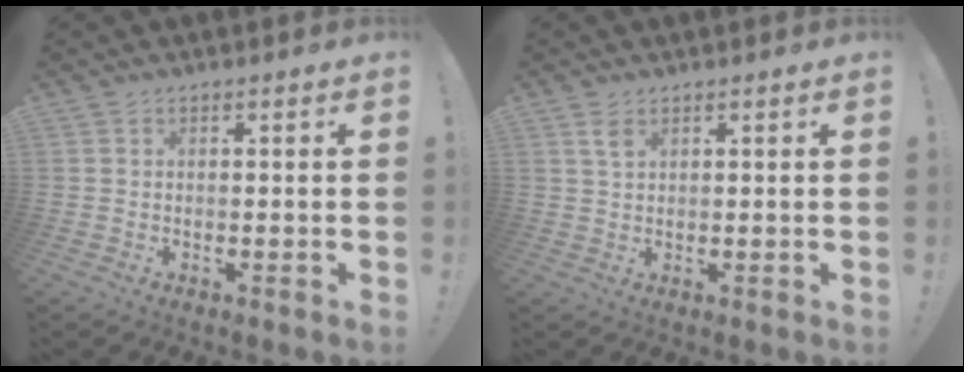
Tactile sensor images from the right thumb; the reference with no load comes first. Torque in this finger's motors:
{"motor_torque": [0.00, 0.00, 0.27, 0.16, 0.02]}